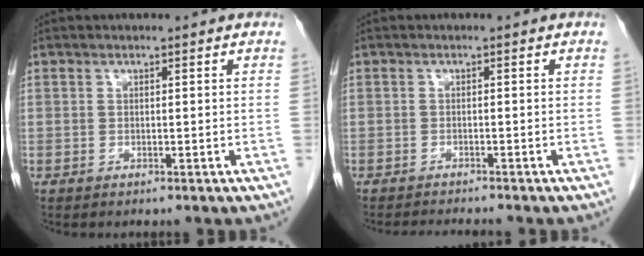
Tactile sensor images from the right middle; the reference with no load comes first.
{"total": 3.2, "force": [-3.1, -0.4, 0.9], "torque": [-0.013, -0.013, -0.045]}